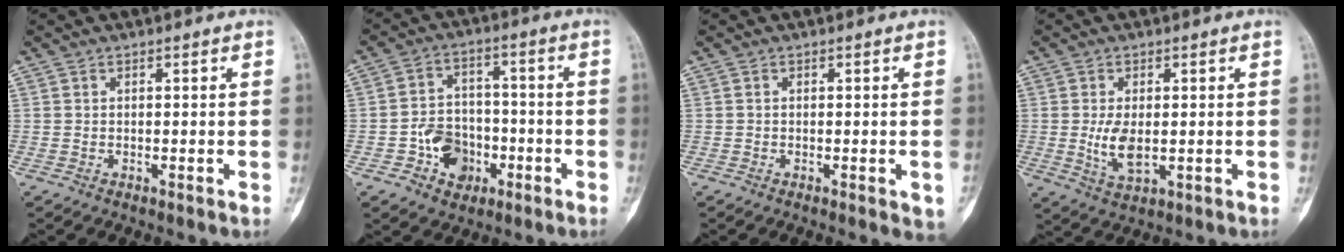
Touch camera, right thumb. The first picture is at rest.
{"total": 9.0, "force": [-3.4, 7.1, 4.3], "torque": [-0.035, 0.034, -0.054]}
{"total": 2.9, "force": [-1.0, 1.0, 2.5], "torque": [-0.020, -0.002, -0.013]}
{"total": 5.5, "force": [-0.1, 2.8, 4.8], "torque": [-0.092, -0.013, 0.007]}